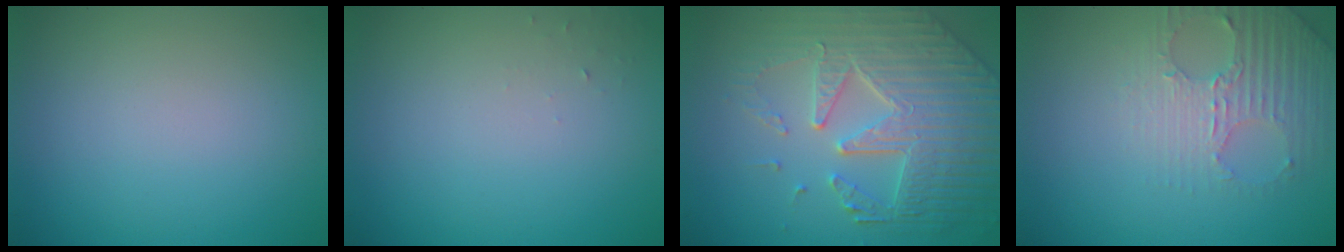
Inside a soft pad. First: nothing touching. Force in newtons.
{"total": 0.6, "press": 0.6, "slide": 0.1}
{"total": 7.3, "press": 5.7, "slide": 4.4}
{"total": 3.9, "press": 3.7, "slide": 1.0}